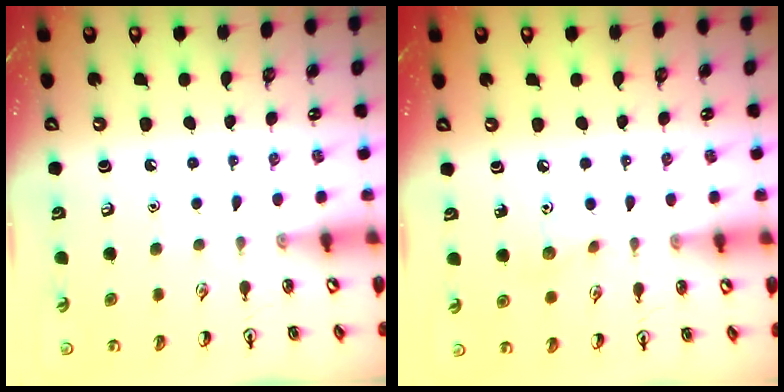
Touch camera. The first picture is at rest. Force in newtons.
{"total": 5.8, "press": 5.7, "slide": 1.1}